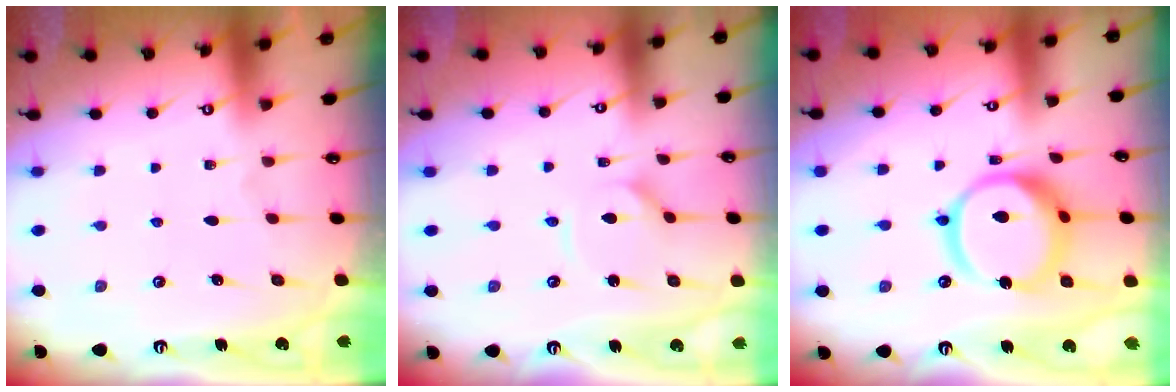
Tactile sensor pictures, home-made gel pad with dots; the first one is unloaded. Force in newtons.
{"total": 2.4, "press": 2.4, "slide": 0.3}
{"total": 15.4, "press": 15.3, "slide": 1.7}